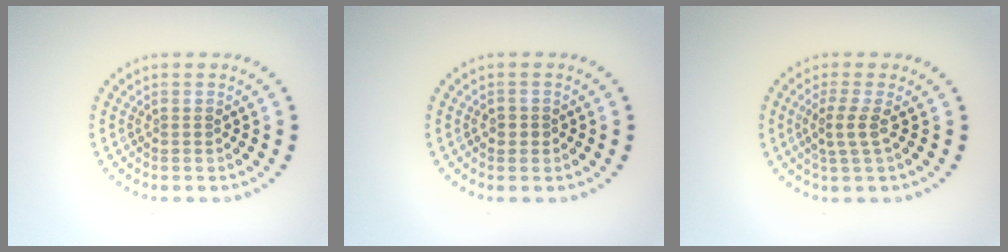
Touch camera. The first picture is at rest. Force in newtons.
{"total": 1.1, "press": 1.0, "slide": 0.5}
{"total": 2.1, "press": 1.5, "slide": 1.4}